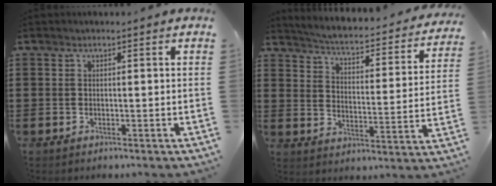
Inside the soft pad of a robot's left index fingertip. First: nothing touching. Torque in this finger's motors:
{"motor_torque": [0.04, -0.04, -0.10, 0.02]}